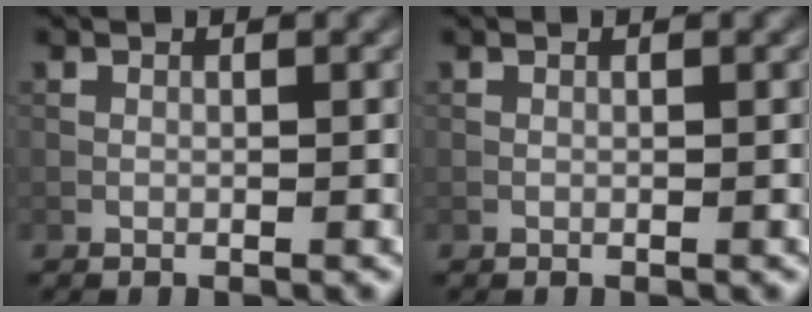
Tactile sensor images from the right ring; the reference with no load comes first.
{"total": 0.0}